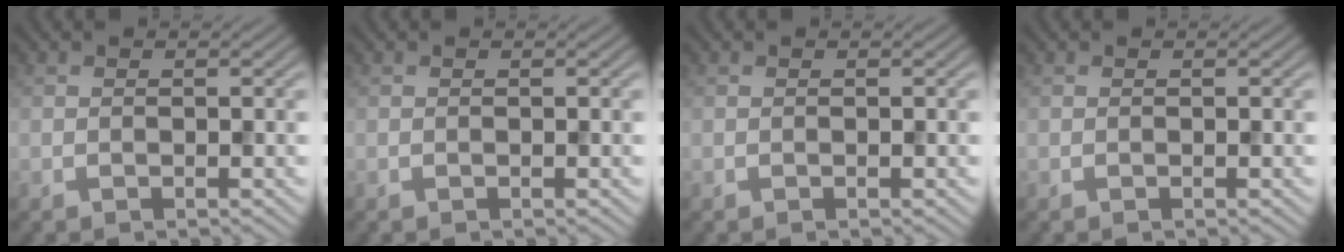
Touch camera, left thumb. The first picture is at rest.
{"total": 0.0}
{"total": 0.0}
{"total": 0.0}